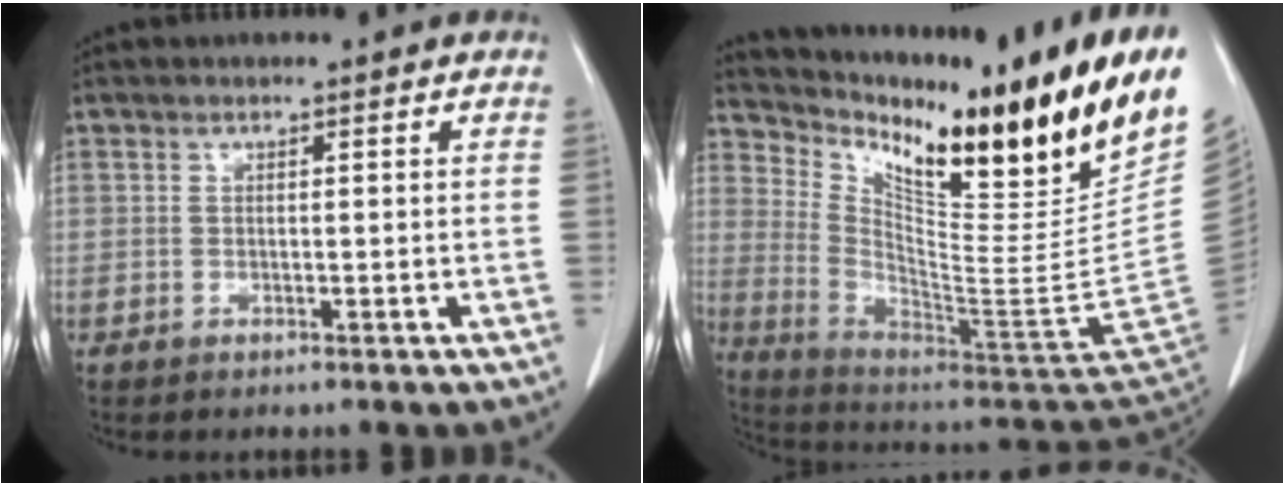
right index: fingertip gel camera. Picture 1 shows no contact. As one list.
[{"total": 28.1, "force": [17.7, 0.8, 21.8], "torque": [-0.329, -0.043, 0.276]}]